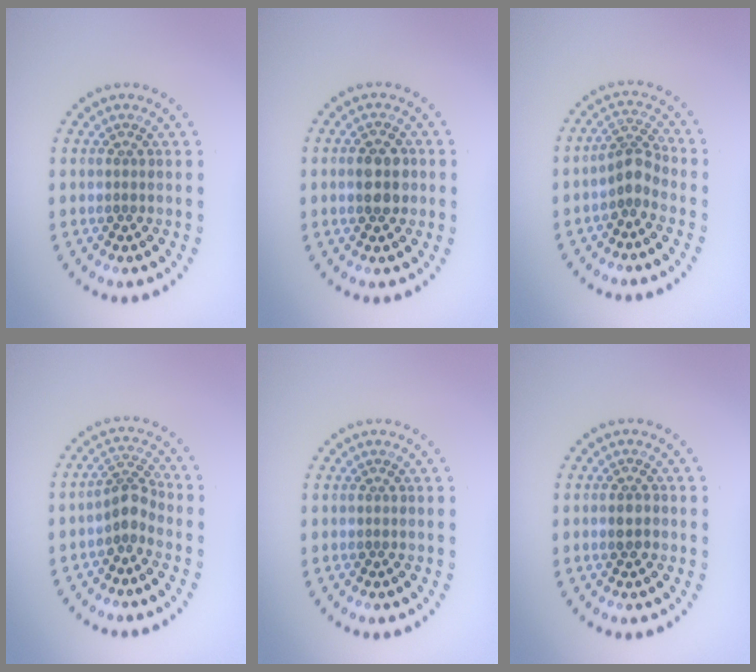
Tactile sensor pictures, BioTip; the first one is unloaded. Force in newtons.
{"total": 2.9, "press": 2.9, "slide": 0.0}
{"total": 2.5, "press": 1.9, "slide": 1.6}
{"total": 2.5, "press": 1.9, "slide": 1.6}
{"total": 0.0}
{"total": 1.5, "press": 1.4, "slide": 0.4}